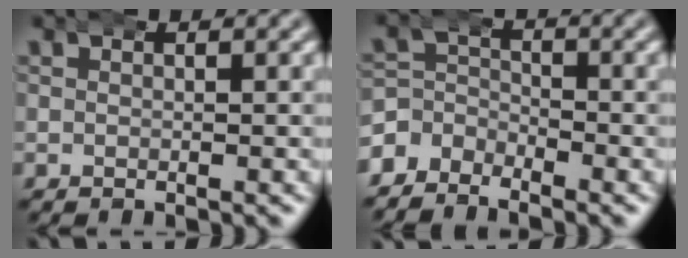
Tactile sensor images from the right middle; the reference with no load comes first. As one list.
[{"total": 5.8, "force": [-3.3, 4.6, 1.2], "torque": [-0.024, -0.011, -0.069]}]